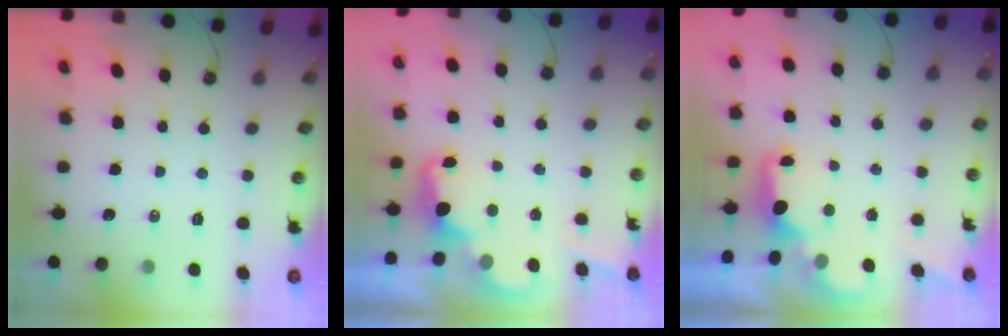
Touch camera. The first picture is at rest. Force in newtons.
{"total": 2.4, "press": 2.3, "slide": 0.5}
{"total": 2.1, "press": 1.9, "slide": 0.8}